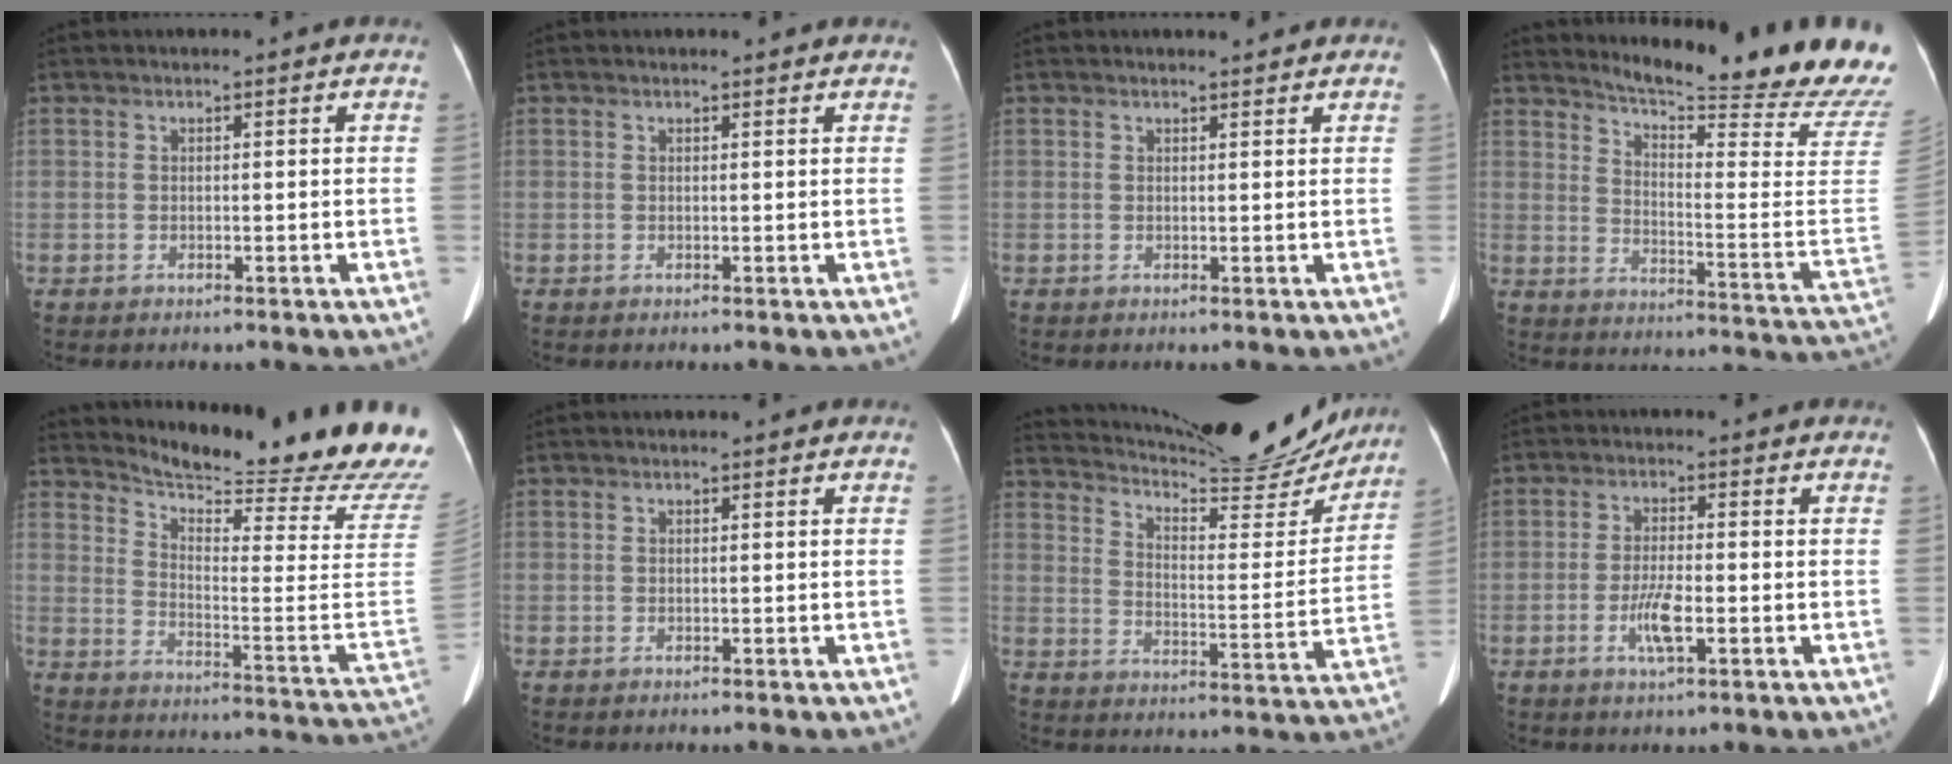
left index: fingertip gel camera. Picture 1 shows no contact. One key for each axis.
{"total": 1.8, "fx": 1.7, "fy": 0.3, "fz": 0.4, "tx": -0.012, "ty": 0.010, "tz": 0.017}
{"total": 1.7, "fx": 1.7, "fy": 0.2, "fz": 0.4, "tx": -0.009, "ty": 0.002, "tz": 0.023}
{"total": 23.1, "fx": 21.1, "fy": -1.8, "fz": 9.3, "tx": -0.151, "ty": -0.139, "tz": 0.265}
{"total": 25.6, "fx": 23.9, "fy": -0.1, "fz": 9.3, "tx": -0.151, "ty": -0.140, "tz": 0.299}
{"total": 0.0}
{"total": 22.9, "fx": 21.3, "fy": 3.2, "fz": 7.8, "tx": -0.121, "ty": -0.044, "tz": 0.281}
{"total": 4.5, "fx": -1.5, "fy": 0.7, "fz": 4.2, "tx": -0.085, "ty": -0.005, "tz": -0.028}